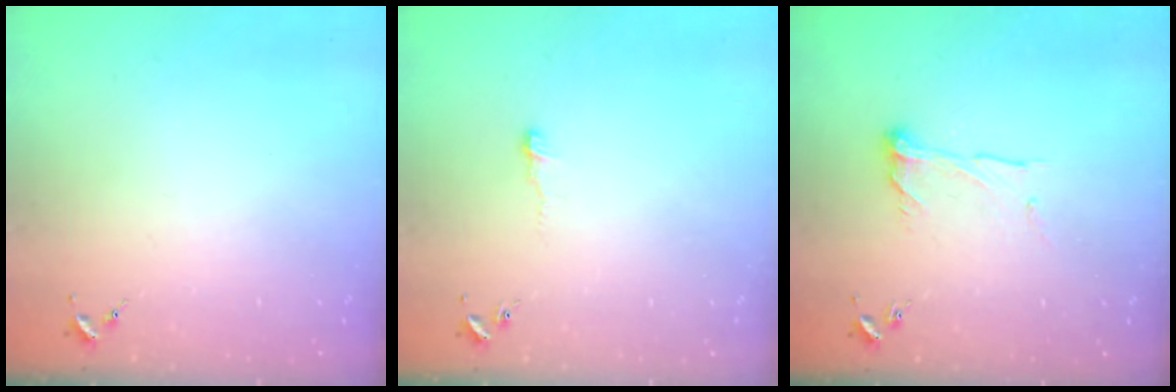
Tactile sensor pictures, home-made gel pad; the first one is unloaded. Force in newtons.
{"total": 3.4, "press": 3.4, "slide": 0.3}
{"total": 9.0, "press": 9.0, "slide": 0.4}